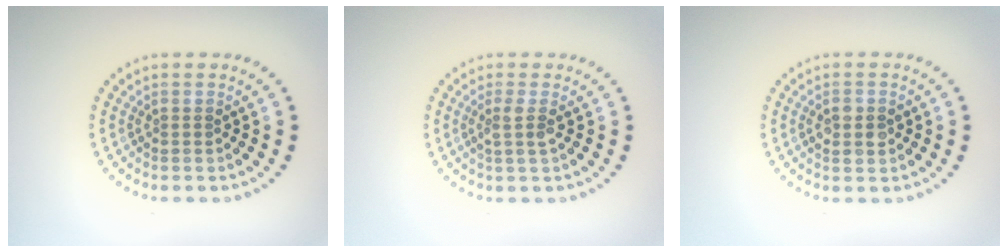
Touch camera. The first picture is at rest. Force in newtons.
{"total": 1.4, "press": 1.0, "slide": 1.0}
{"total": 2.4, "press": 2.4, "slide": 0.1}